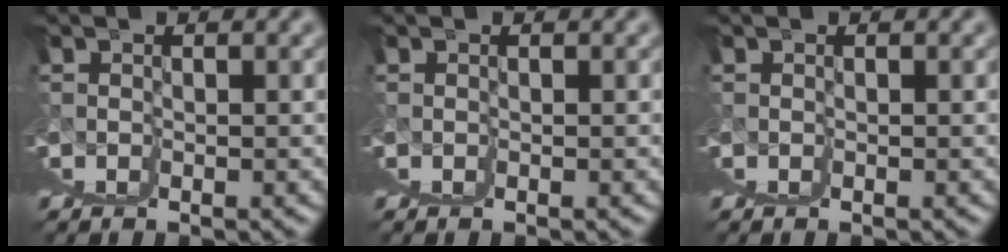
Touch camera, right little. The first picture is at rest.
{"total": 0.0}
{"total": 0.0}